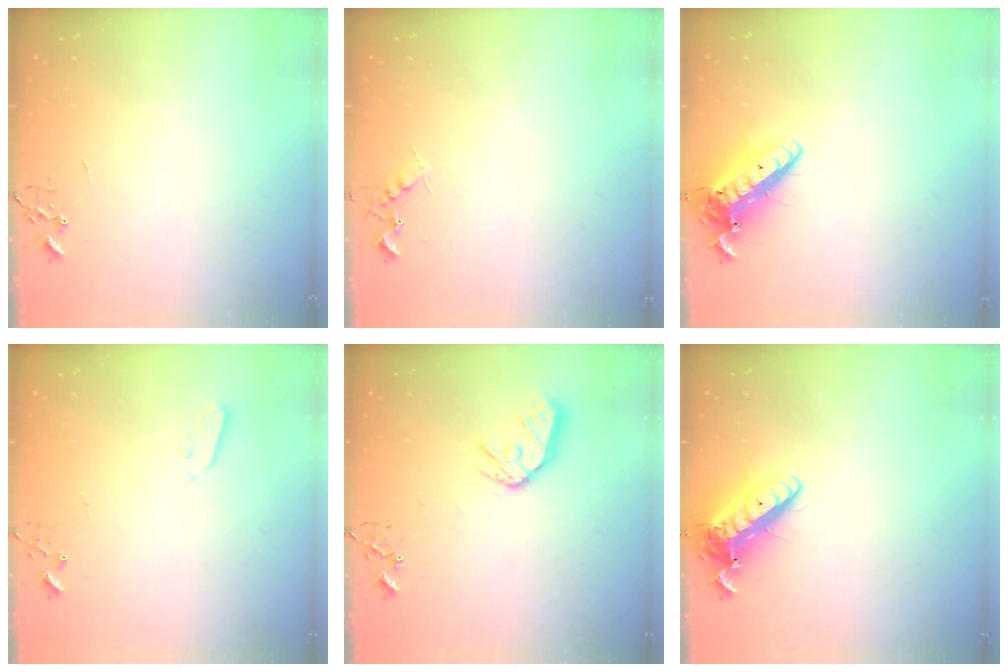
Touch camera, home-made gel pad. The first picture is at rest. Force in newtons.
{"total": 6.6, "press": 6.5, "slide": 0.7}
{"total": 14.7, "press": 14.4, "slide": 2.9}
{"total": 2.5, "press": 2.5, "slide": 0.4}
{"total": 11.3, "press": 11.2, "slide": 1.3}
{"total": 14.8, "press": 14.5, "slide": 2.9}